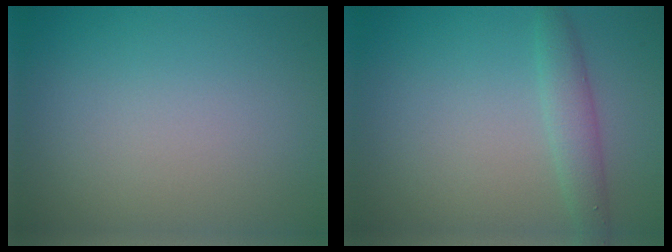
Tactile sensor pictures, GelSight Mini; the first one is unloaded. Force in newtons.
{"total": 2.4, "press": 2.4, "slide": 0.1}